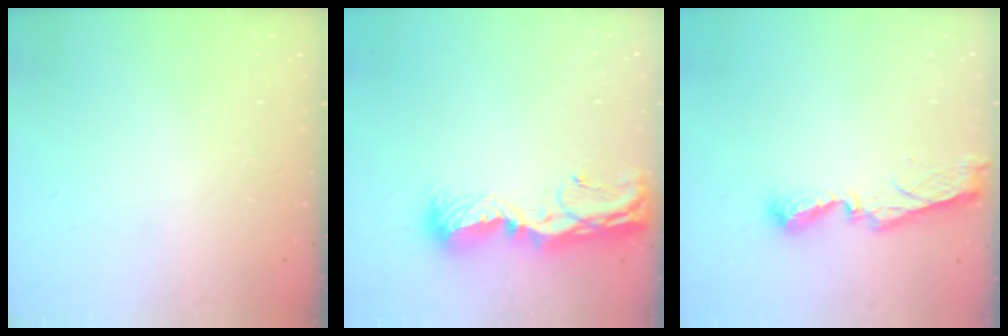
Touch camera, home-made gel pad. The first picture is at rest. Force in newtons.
{"total": 12.3, "press": 12.3, "slide": 1.3}
{"total": 7.8, "press": 7.8, "slide": 0.5}